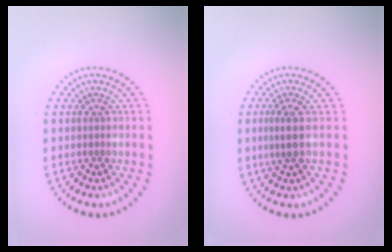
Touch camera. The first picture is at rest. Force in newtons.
{"total": 2.0, "press": 1.6, "slide": 1.2}